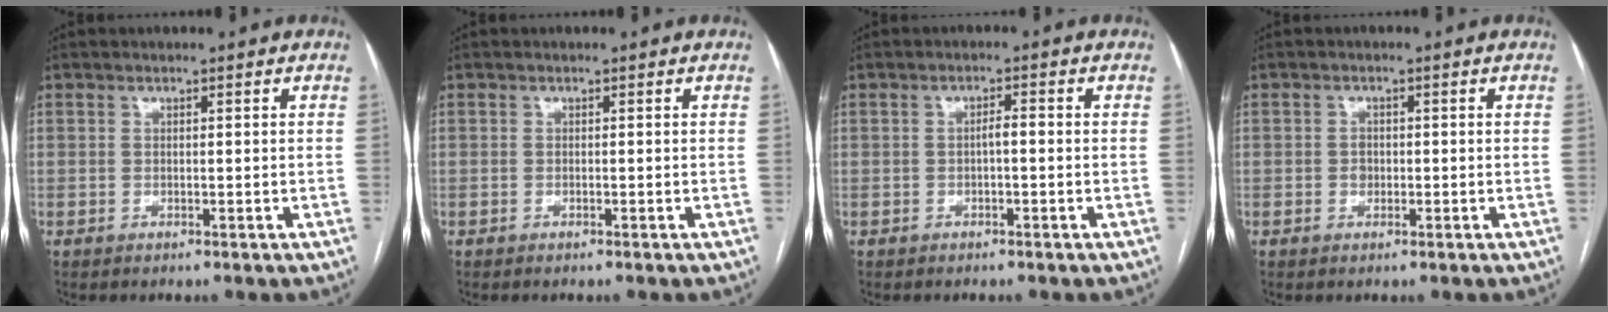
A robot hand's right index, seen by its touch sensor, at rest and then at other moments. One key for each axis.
{"total": 0.0}
{"total": 1.6, "fx": -0.2, "fy": 0.4, "fz": 1.6, "tx": -0.024, "ty": 0.006, "tz": -0.003}
{"total": 1.4, "fx": -0.2, "fy": 1.2, "fz": 0.8, "tx": -0.012, "ty": 0.004, "tz": -0.002}